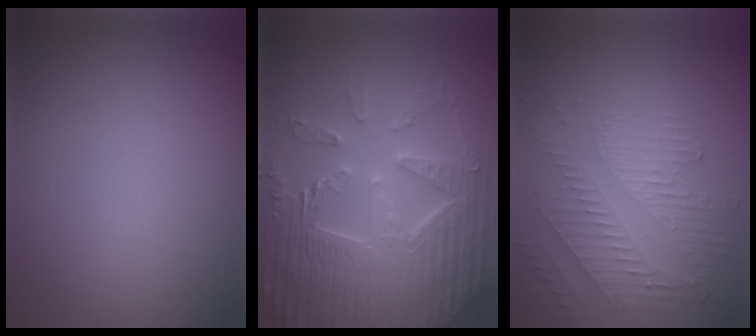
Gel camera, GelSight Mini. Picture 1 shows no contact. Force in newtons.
{"total": 7.7, "press": 7.6, "slide": 1.5}
{"total": 4.3, "press": 3.1, "slide": 2.9}